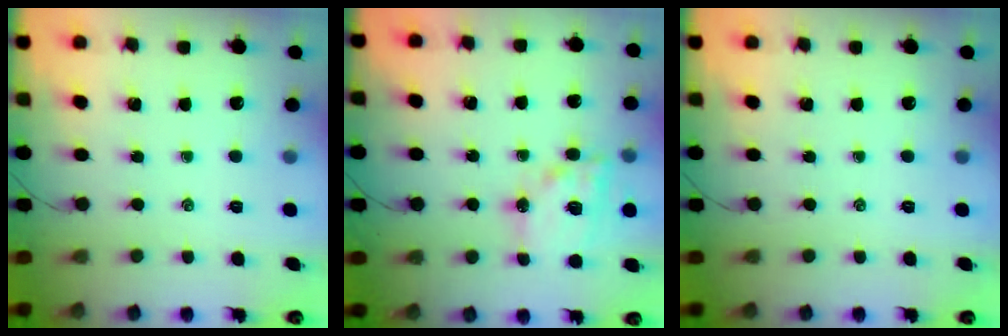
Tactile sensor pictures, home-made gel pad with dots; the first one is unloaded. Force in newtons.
{"total": 15.5, "press": 15.2, "slide": 3.1}
{"total": 0.0}